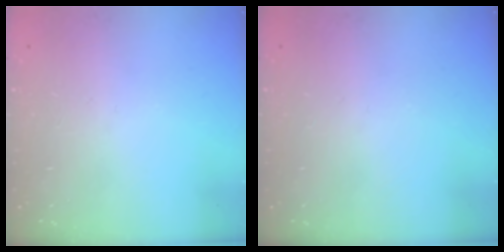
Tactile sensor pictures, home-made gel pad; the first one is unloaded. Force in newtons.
{"total": 0.0}